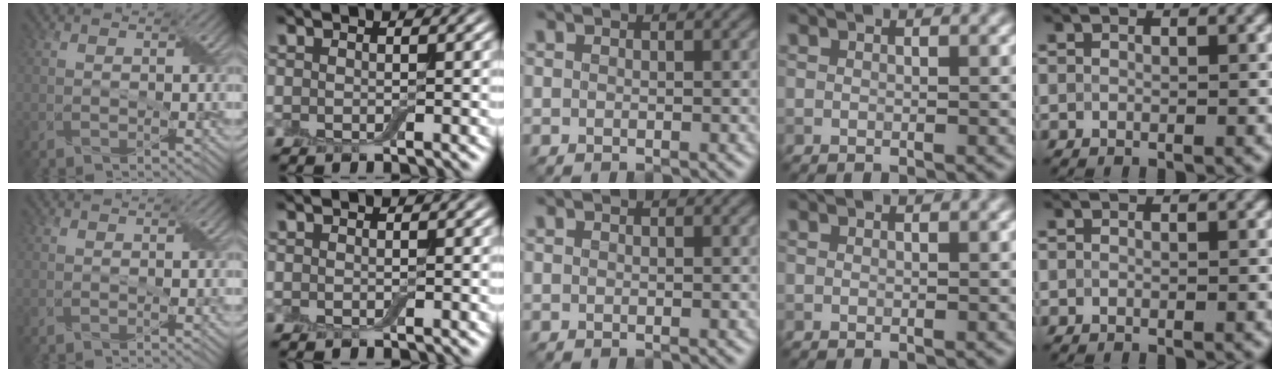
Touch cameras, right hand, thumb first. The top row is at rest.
{"thumb": {"total": 0.6, "force": [-0.1, 0.0, 0.6], "torque": [-0.009, -0.001, -0.002]}}